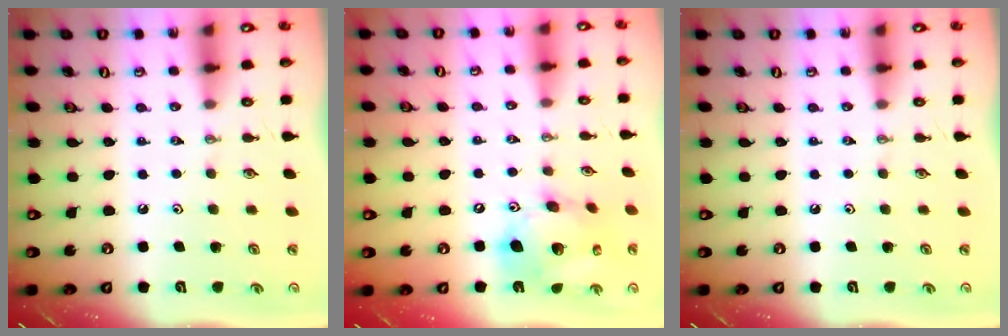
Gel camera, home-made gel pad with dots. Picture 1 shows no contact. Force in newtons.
{"total": 16.5, "press": 16.3, "slide": 2.5}
{"total": 0.0}